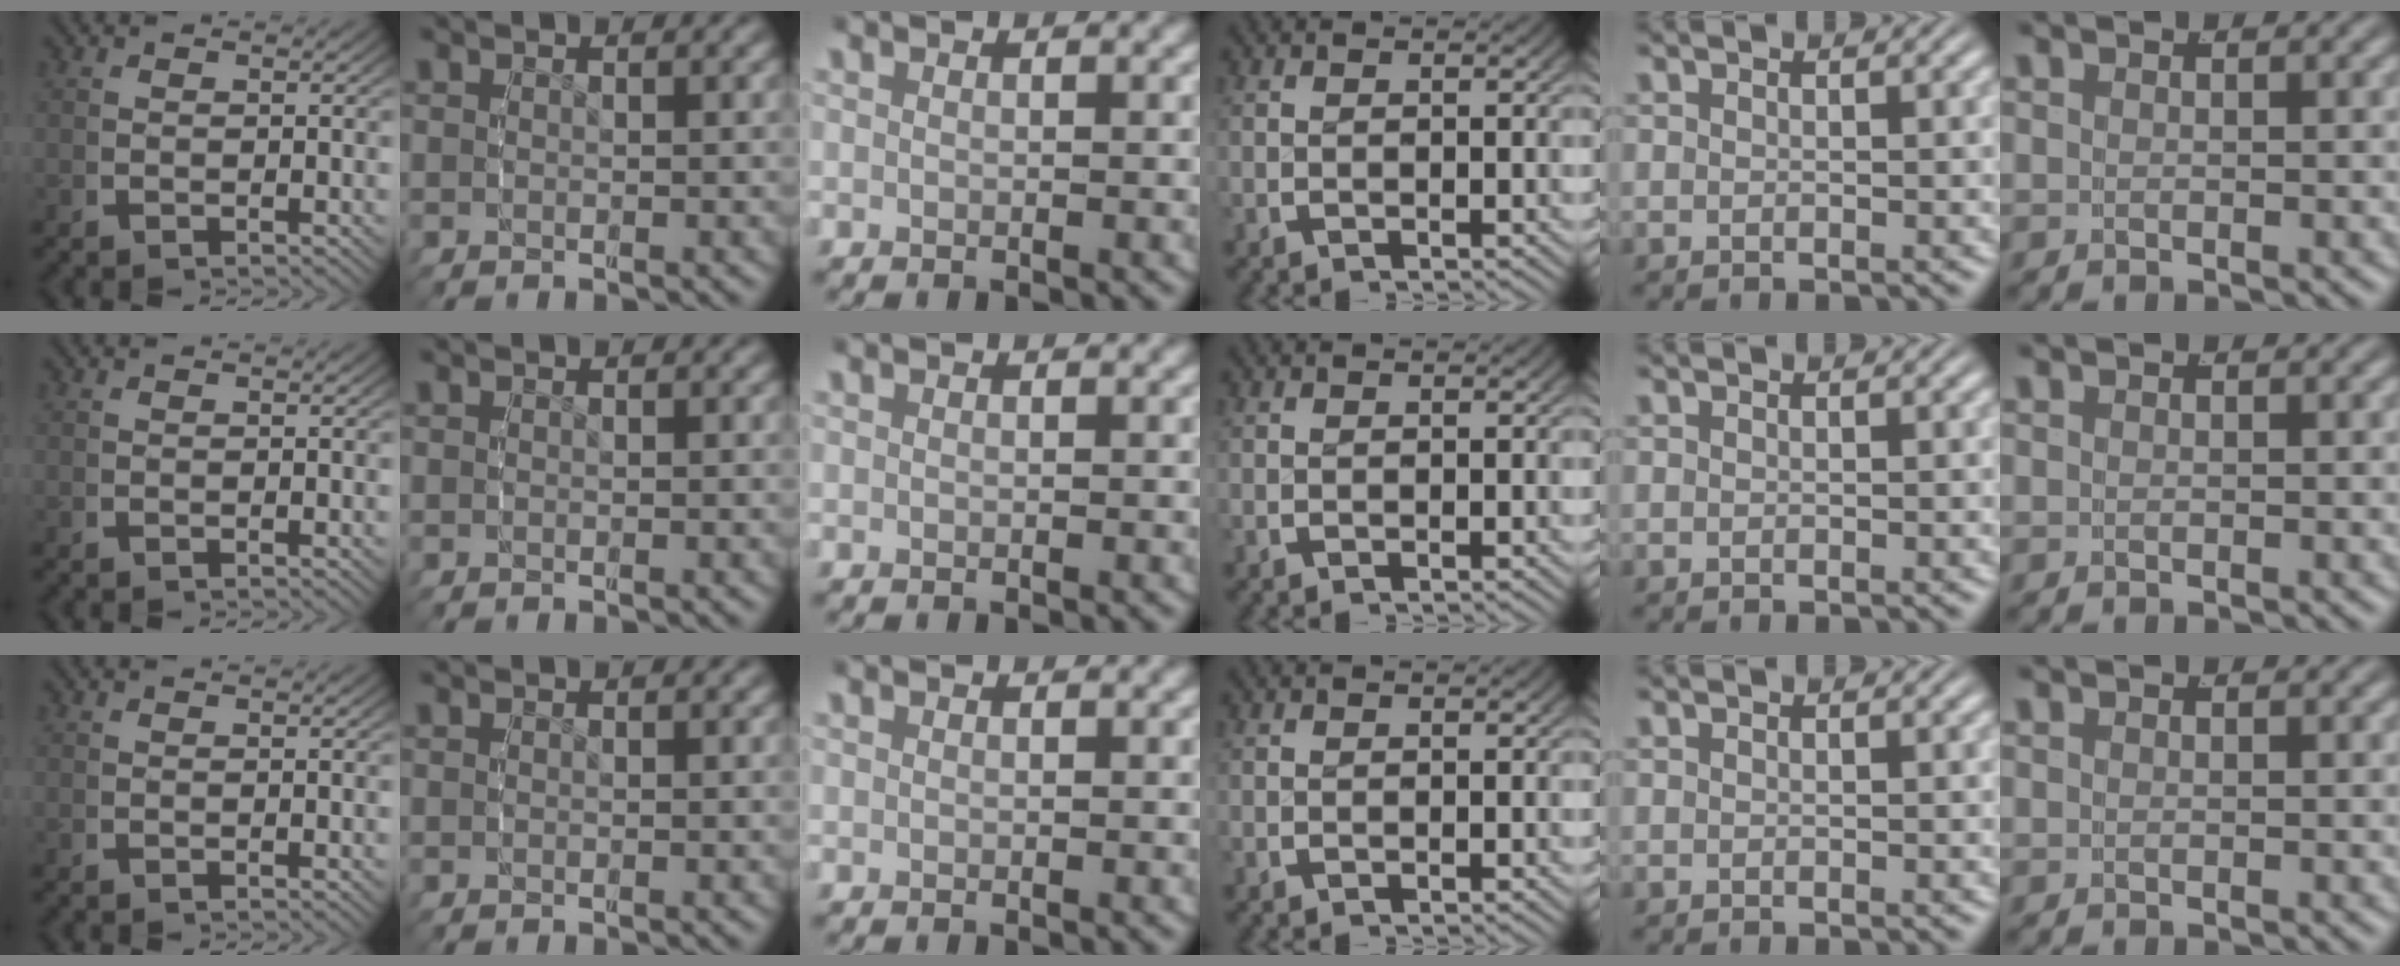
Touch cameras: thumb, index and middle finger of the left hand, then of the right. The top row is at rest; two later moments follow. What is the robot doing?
{"motion": "grasp_and_lifting", "object": "bottle cap"}